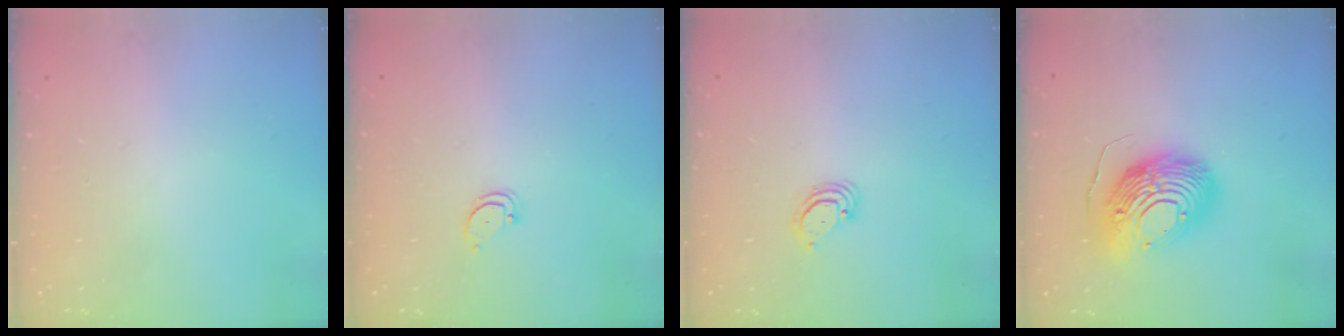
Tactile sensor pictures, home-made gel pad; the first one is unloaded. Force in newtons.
{"total": 2.4, "press": 2.4, "slide": 0.2}
{"total": 3.0, "press": 3.0, "slide": 0.2}
{"total": 16.9, "press": 16.8, "slide": 1.6}